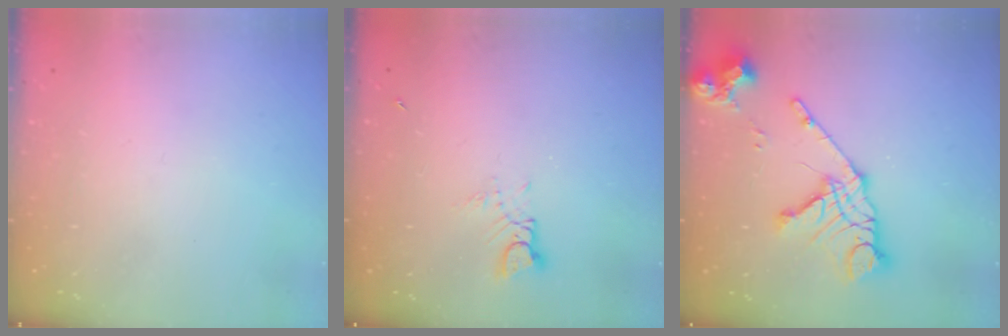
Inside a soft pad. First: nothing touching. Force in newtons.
{"total": 2.8, "press": 2.8, "slide": 0.4}
{"total": 15.1, "press": 15.1, "slide": 1.6}